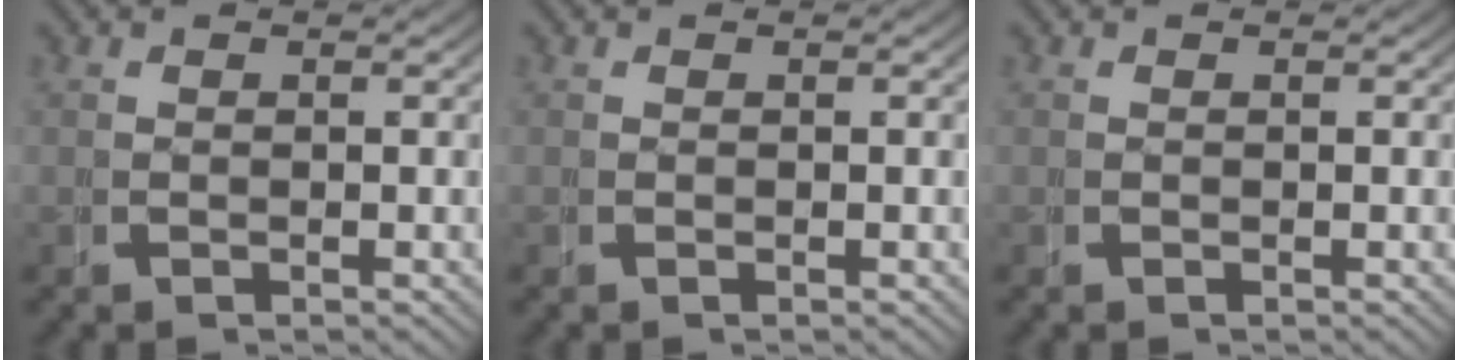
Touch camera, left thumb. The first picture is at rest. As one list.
[{"total": 0.0}, {"total": 0.0}]